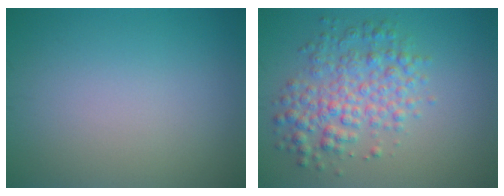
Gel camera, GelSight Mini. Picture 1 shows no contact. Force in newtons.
{"total": 4.9, "press": 4.9, "slide": 0.1}